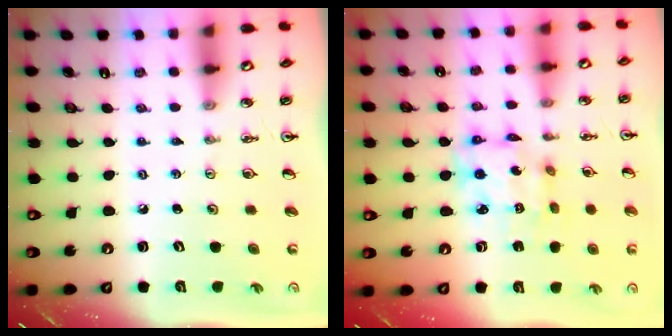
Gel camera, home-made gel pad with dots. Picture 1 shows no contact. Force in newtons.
{"total": 9.5, "press": 9.5, "slide": 0.6}